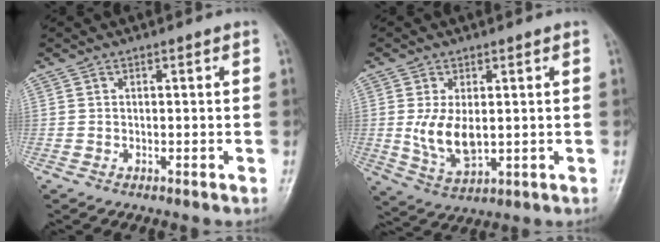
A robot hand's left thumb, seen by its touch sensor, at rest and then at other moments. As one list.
[{"total": 7.6, "force": [0.4, 4.3, 6.2], "torque": [-0.112, -0.017, 0.019]}]